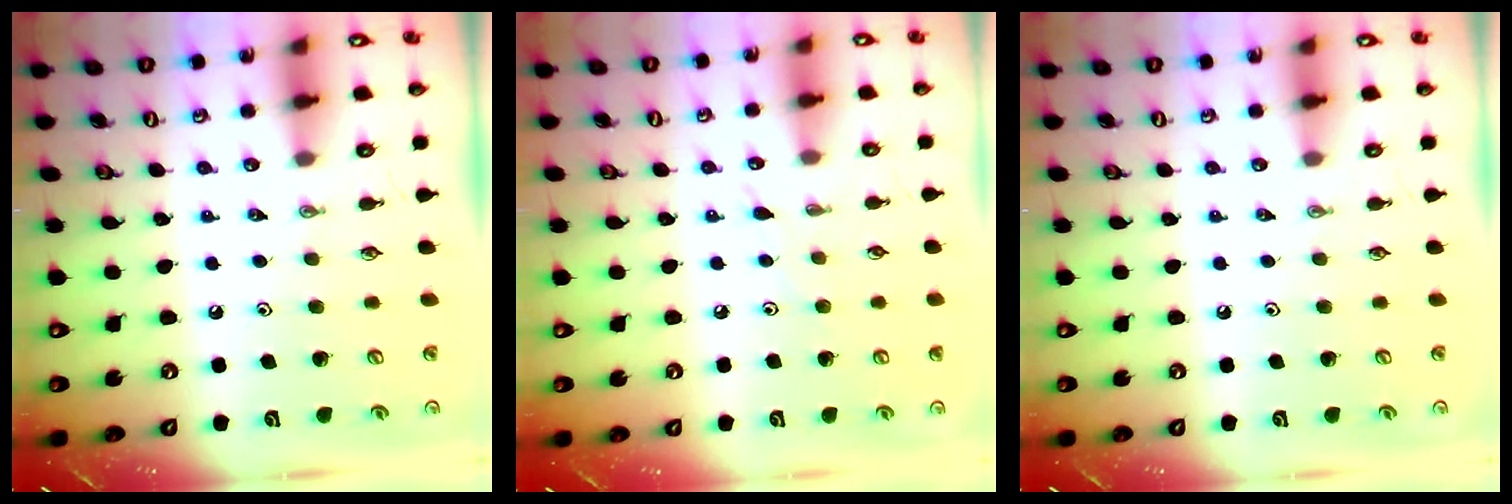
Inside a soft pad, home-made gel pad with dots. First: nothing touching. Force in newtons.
{"total": 2.7, "press": 2.7, "slide": 0.5}
{"total": 0.0}